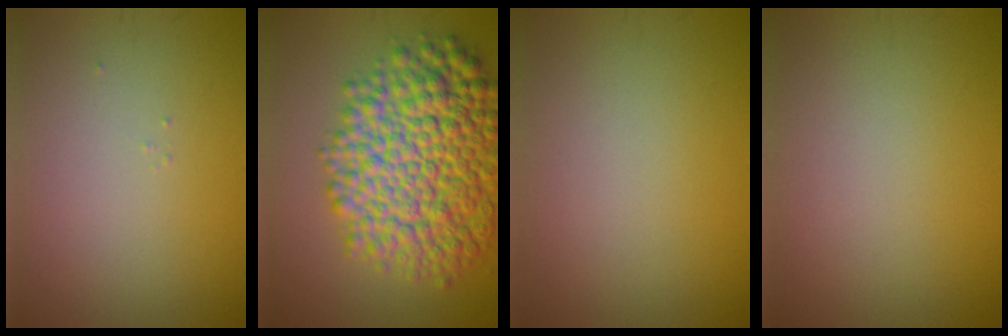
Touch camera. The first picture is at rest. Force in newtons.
{"total": 11.3, "press": 11.3, "slide": 0.0}
{"total": 0.0}
{"total": 0.0}